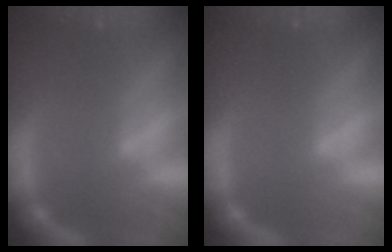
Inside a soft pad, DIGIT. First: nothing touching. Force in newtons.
{"total": 1.0}